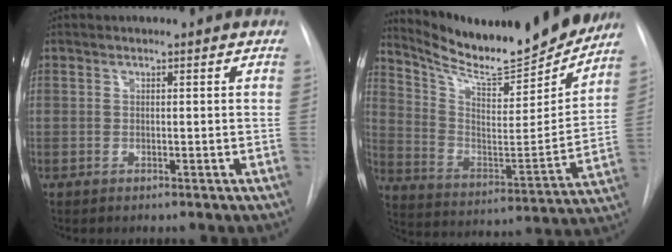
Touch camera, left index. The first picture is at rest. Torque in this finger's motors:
{"motor_torque": [0.58, -0.80, 0.18, 0.06]}